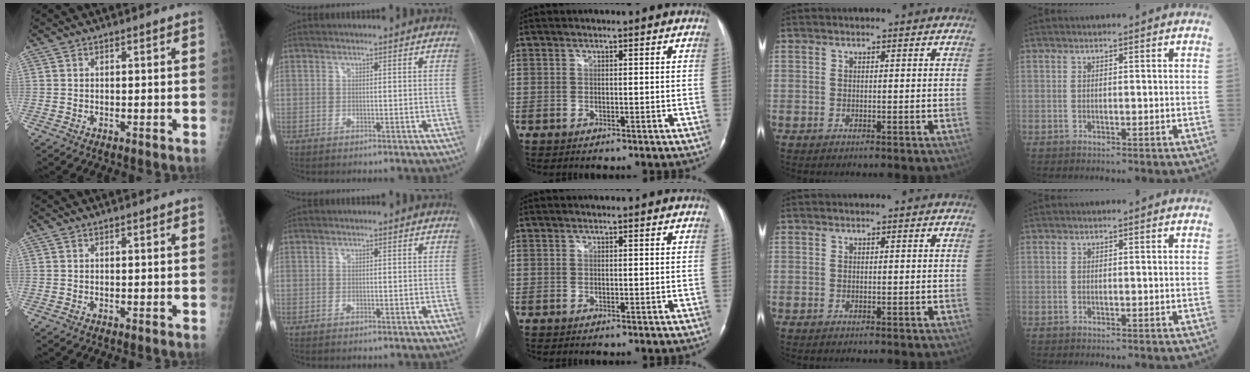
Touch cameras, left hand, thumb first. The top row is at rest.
{}